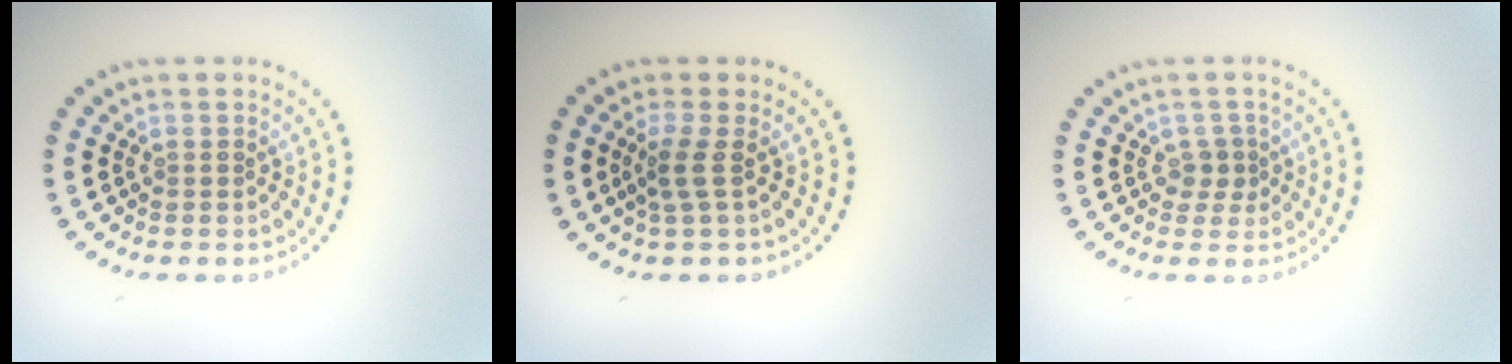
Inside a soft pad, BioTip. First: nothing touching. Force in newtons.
{"total": 2.0, "press": 1.3, "slide": 1.4}
{"total": 1.6, "press": 1.3, "slide": 1.0}